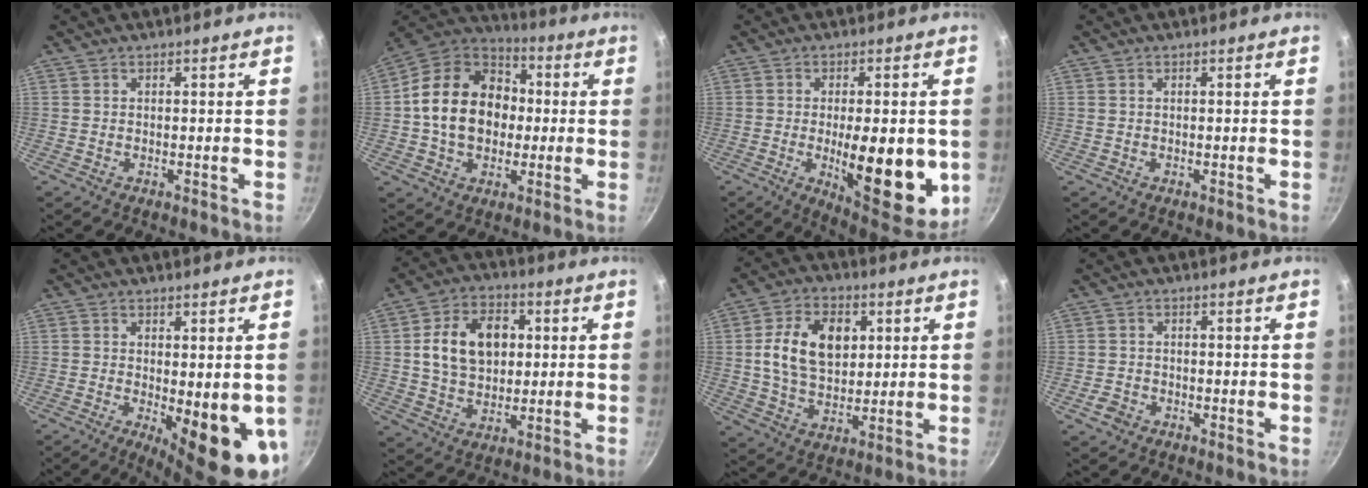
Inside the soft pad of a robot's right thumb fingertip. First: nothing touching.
{"total": 19.7, "force": [0.3, 15.2, 12.5], "torque": [-0.191, 0.034, -0.005]}
{"total": 17.8, "force": [-2.5, 6.6, 16.3], "torque": [-0.200, -0.014, -0.027]}
{"total": 0.0}
{"total": 12.4, "force": [-2.2, 4.1, 11.5], "torque": [-0.130, -0.018, -0.018]}
{"total": 13.6, "force": [2.2, 9.9, 9.1], "torque": [-0.125, 0.009, 0.033]}
{"total": 13.5, "force": [2.8, 9.2, 9.5], "torque": [-0.144, -0.001, 0.046]}
{"total": 2.4, "force": [-1.4, 1.7, 0.9], "torque": [-0.017, 0.013, -0.025]}